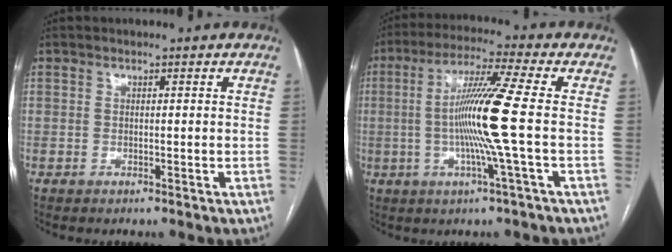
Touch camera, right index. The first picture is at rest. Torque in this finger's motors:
{"motor_torque": [1.45, 0.25, 0.72, 0.21]}